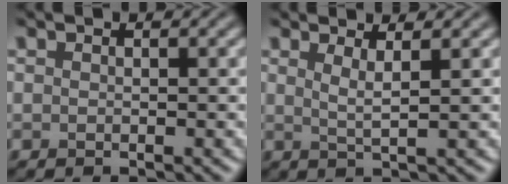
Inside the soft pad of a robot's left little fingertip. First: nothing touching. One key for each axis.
{"total": 2.1, "fx": 1.0, "fy": 0.5, "fz": 1.7, "tx": -0.027, "ty": -0.004, "tz": 0.014}